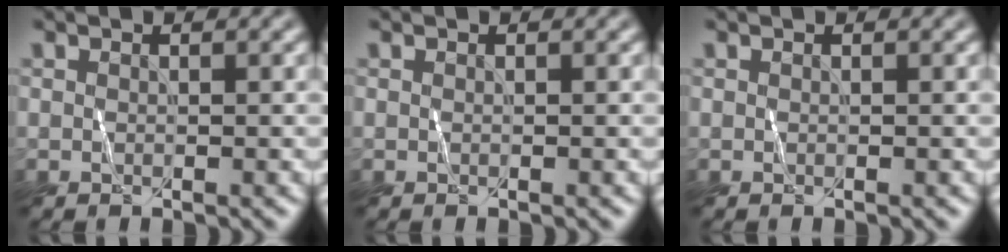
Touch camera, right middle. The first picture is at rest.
{"total": 0.0}
{"total": 0.0}